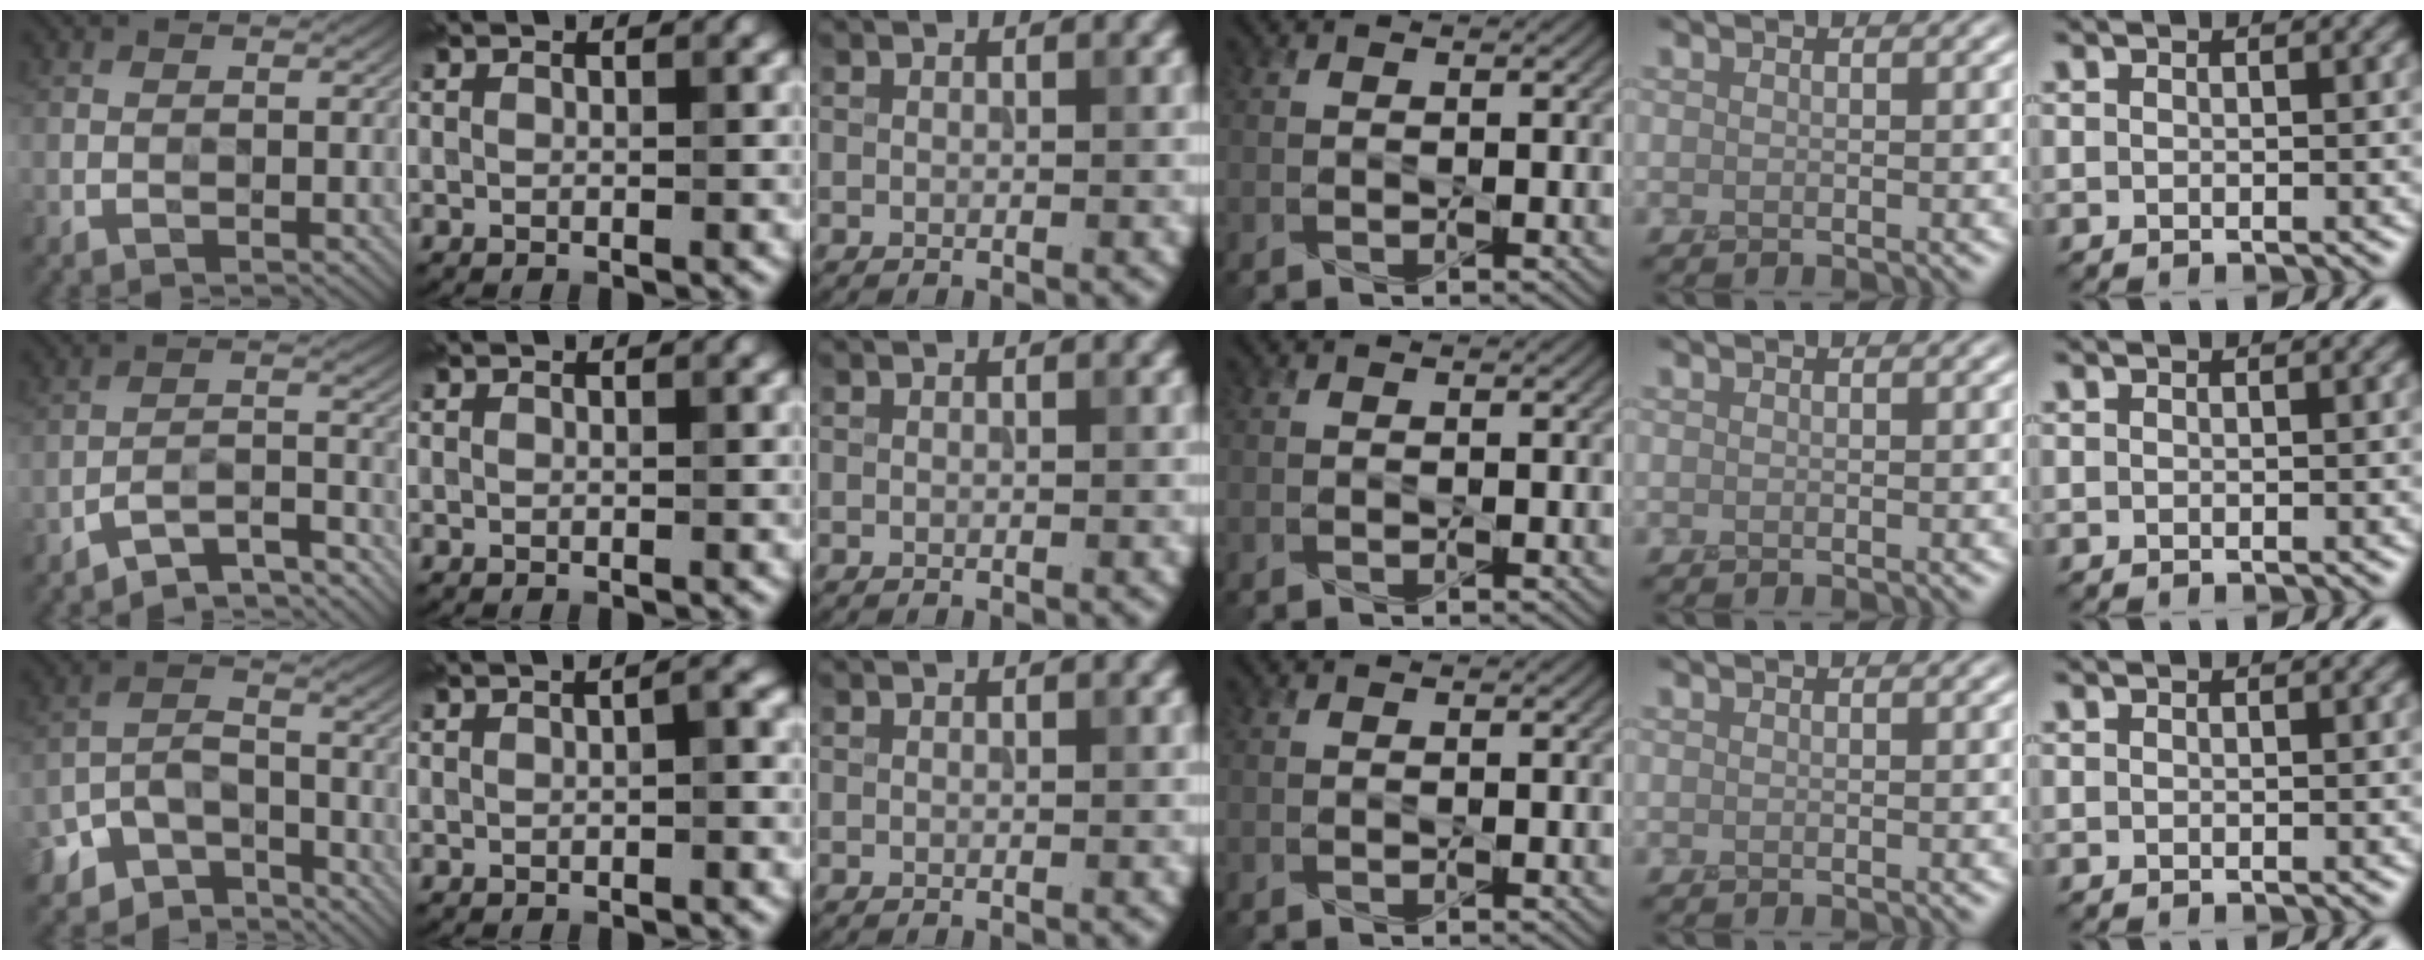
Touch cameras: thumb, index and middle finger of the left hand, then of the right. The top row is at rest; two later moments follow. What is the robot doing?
{"motion": "squeeze", "object": "air blower"}